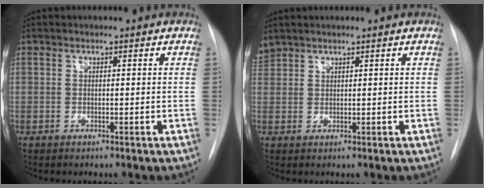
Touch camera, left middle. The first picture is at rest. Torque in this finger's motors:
{"motor_torque": [-0.02, 0.00, -0.01, -0.01]}